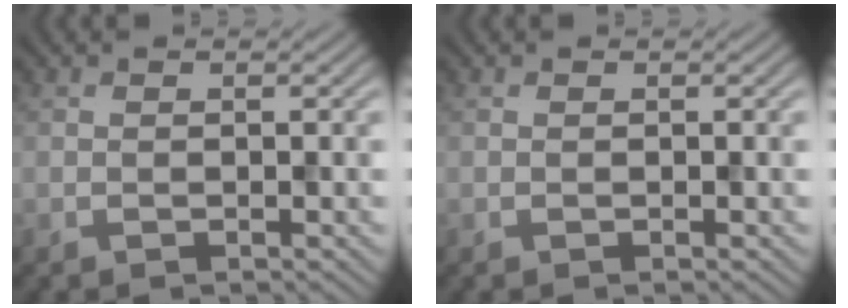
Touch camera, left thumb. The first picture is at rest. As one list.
[{"total": 0.0}]